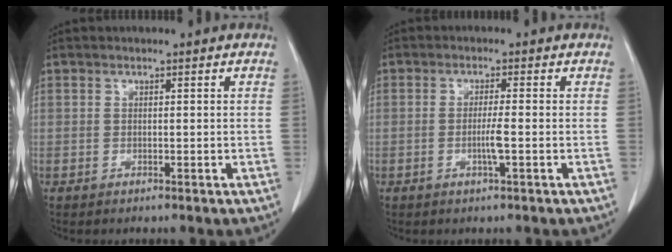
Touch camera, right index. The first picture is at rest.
{"total": 2.7, "force": [-0.7, -0.2, 2.6], "torque": [-0.052, -0.004, -0.014]}